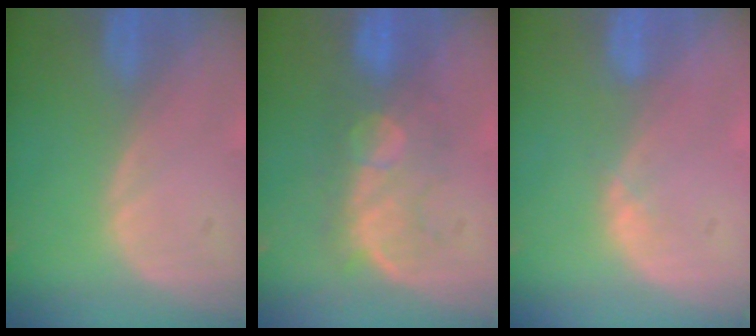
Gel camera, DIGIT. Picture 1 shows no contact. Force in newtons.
{"total": 7.5, "press": 7.2, "slide": 2.1}
{"total": 1.3, "press": 1.1, "slide": 0.8}